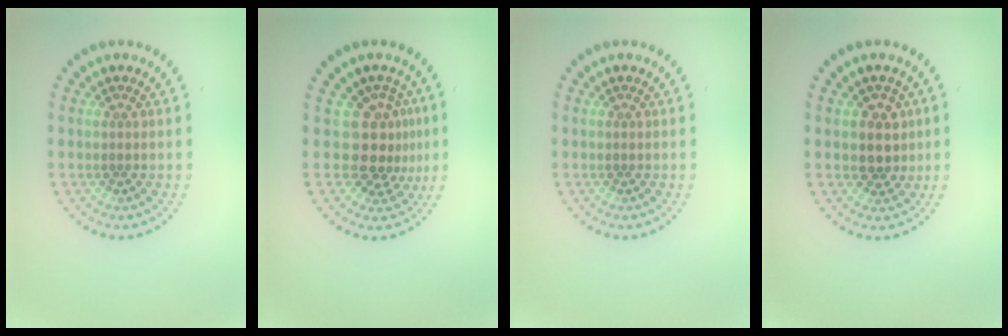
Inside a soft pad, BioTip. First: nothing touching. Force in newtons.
{"total": 3.6, "press": 2.7, "slide": 2.4}
{"total": 0.0}
{"total": 2.7, "press": 2.5, "slide": 1.2}